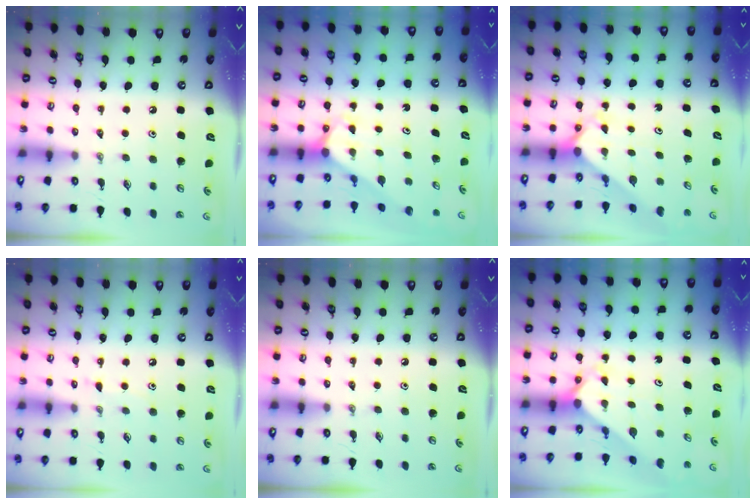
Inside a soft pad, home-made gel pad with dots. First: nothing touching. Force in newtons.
{"total": 2.7, "press": 2.7, "slide": 0.1}
{"total": 2.4, "press": 2.4, "slide": 0.2}
{"total": 4.7, "press": 4.7, "slide": 0.5}
{"total": 0.0}
{"total": 2.4, "press": 2.4, "slide": 0.2}